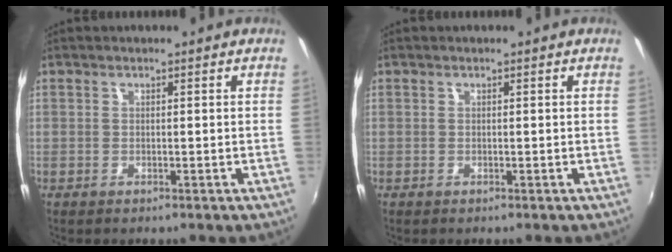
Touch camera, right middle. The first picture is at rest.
{"total": 0.0}